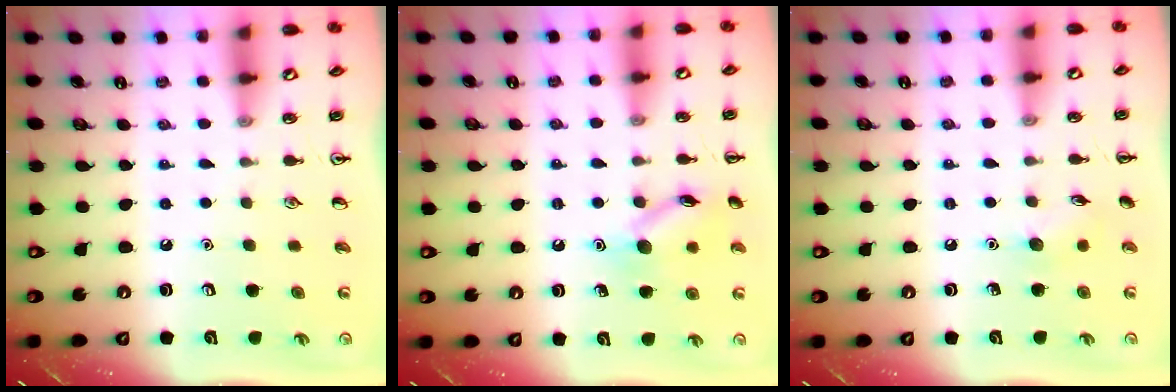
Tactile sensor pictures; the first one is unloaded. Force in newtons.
{"total": 11.4, "press": 11.4, "slide": 0.6}
{"total": 6.6, "press": 6.5, "slide": 1.3}